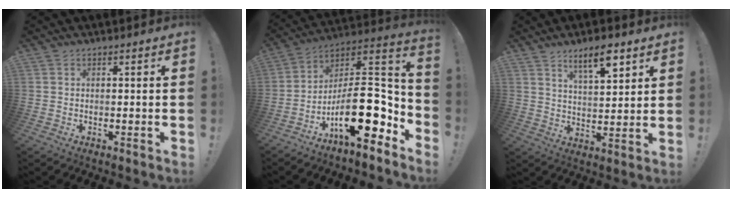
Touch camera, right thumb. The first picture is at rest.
{"total": 22.4, "force": [-7.0, 10.0, 18.8], "torque": [-0.316, 0.031, -0.110]}
{"total": 9.8, "force": [6.3, 2.9, 7.0], "torque": [-0.102, -0.033, 0.106]}